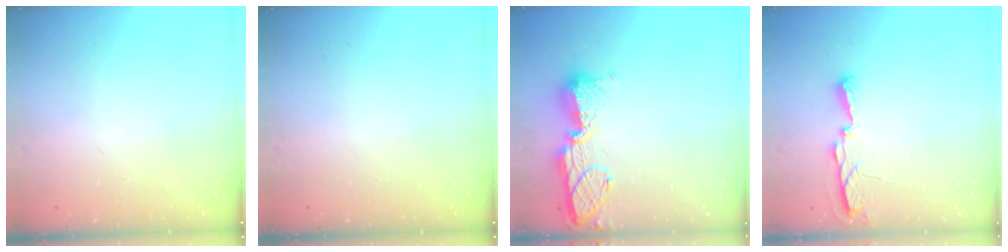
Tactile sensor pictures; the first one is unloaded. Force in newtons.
{"total": 0.0}
{"total": 13.9, "press": 13.8, "slide": 1.0}
{"total": 5.5, "press": 5.5, "slide": 0.6}